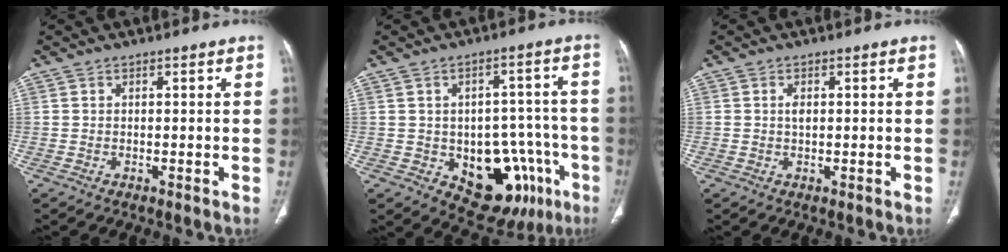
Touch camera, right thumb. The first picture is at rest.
{"total": 16.6, "force": [-6.5, 10.2, 11.3], "torque": [-0.093, 0.038, -0.072]}
{"total": 1.4, "force": [0.2, 0.9, 1.1], "torque": [-0.019, 0.001, 0.004]}